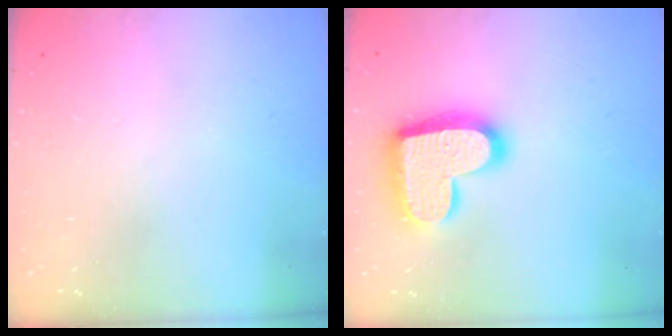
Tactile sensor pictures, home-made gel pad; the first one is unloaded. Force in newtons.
{"total": 17.7, "press": 17.7, "slide": 1.2}